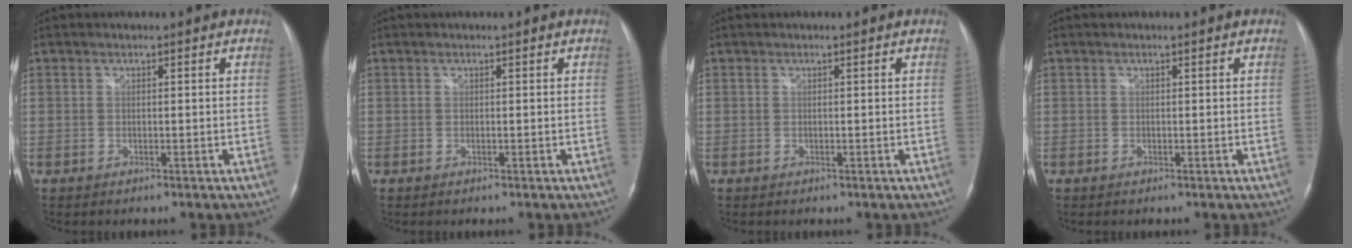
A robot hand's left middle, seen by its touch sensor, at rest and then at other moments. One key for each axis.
{"total": 0.0}
{"total": 0.0}
{"total": 0.0}